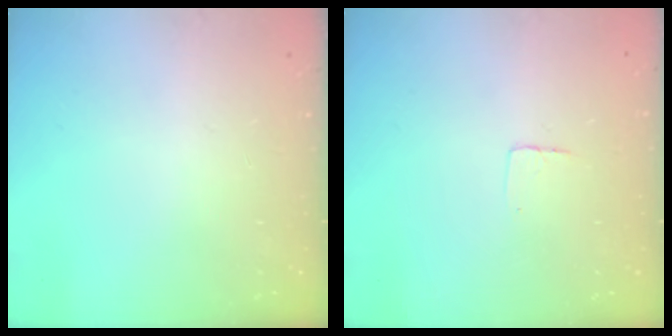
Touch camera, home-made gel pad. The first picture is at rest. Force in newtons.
{"total": 2.9, "press": 2.9, "slide": 0.2}